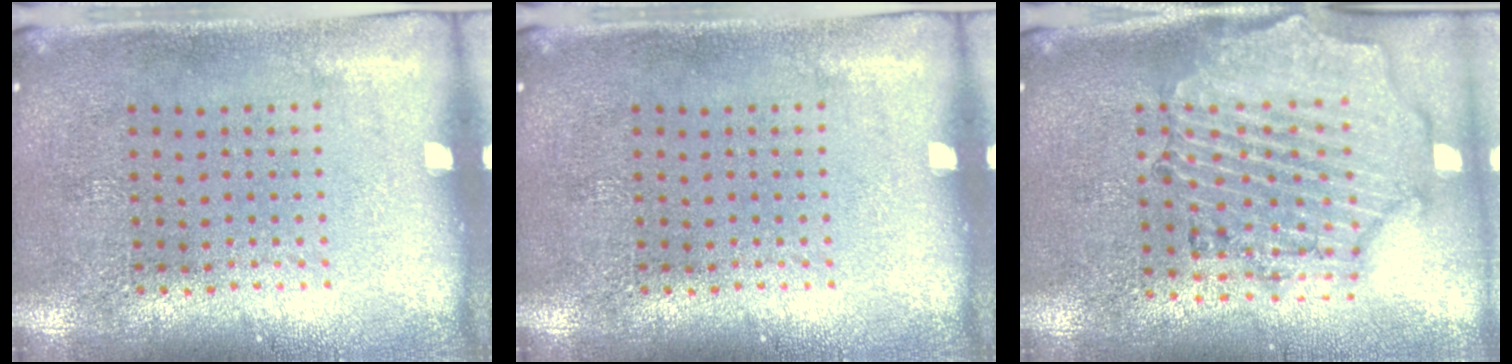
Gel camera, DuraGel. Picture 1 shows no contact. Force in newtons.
{"total": 0.0}
{"total": 1.7, "press": 1.6, "slide": 0.3}